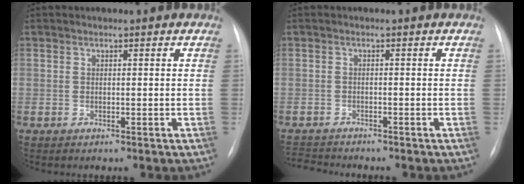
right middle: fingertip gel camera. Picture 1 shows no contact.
{"total": 3.7, "force": [-3.7, 0.2, 0.2], "torque": [-0.006, -0.016, -0.062]}